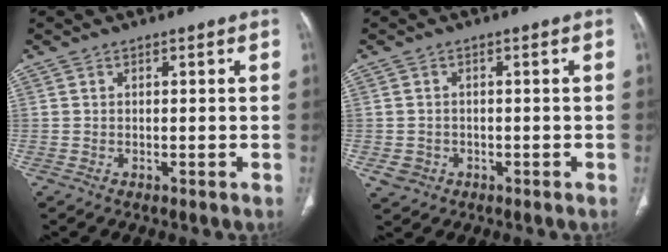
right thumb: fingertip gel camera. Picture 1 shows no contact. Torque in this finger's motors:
{"motor_torque": [0.24, 0.06, -0.38, -0.31, -0.02]}